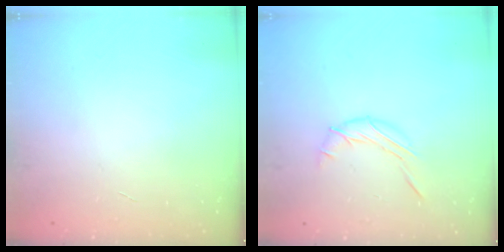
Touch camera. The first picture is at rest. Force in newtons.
{"total": 6.9, "press": 6.9, "slide": 0.5}